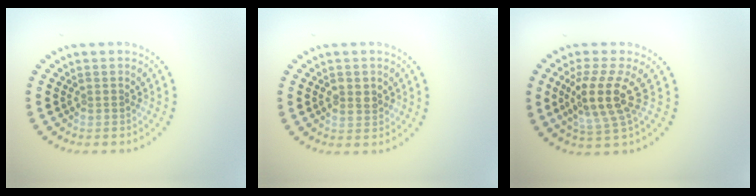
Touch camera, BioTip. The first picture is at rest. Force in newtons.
{"total": 1.7, "press": 1.7, "slide": 0.1}
{"total": 4.4, "press": 3.8, "slide": 2.3}